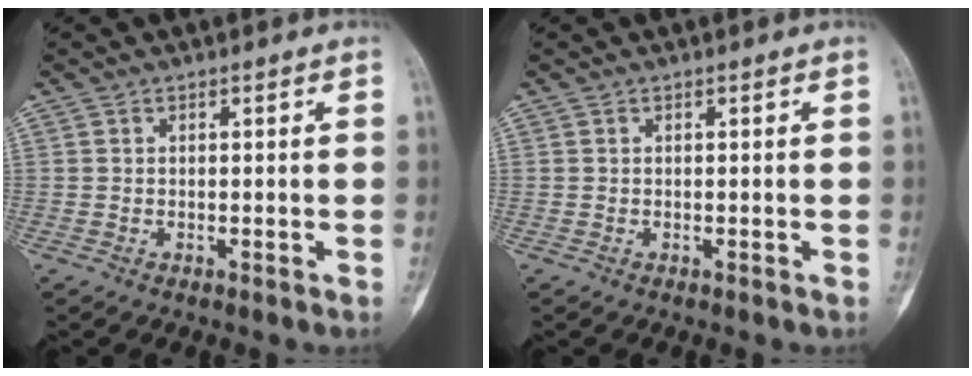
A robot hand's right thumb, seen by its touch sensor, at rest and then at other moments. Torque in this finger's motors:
{"motor_torque": [-0.04, 0.04, 0.03, -0.03, 0.02]}